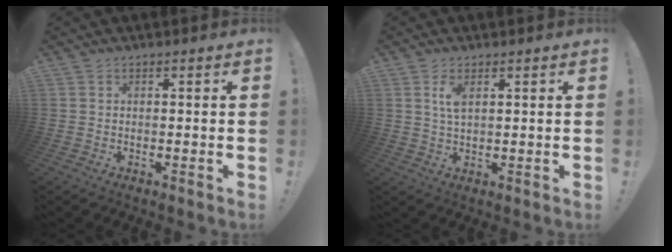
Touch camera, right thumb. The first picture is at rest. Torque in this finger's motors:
{"motor_torque": [0.21, -0.19, 0.03, 0.03, 0.00]}